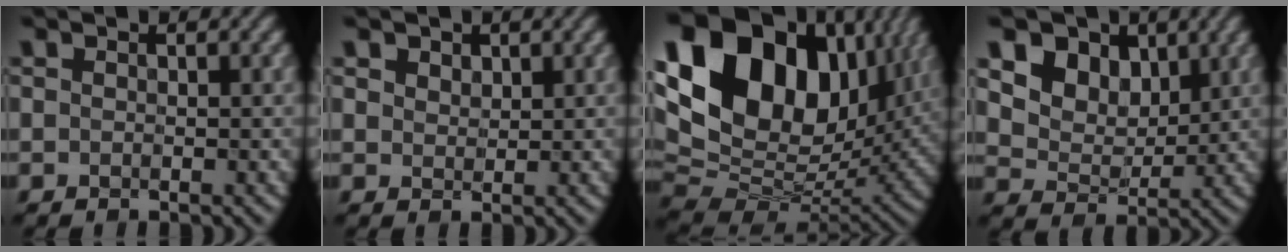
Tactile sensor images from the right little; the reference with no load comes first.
{"total": 1.7, "force": [1.0, 1.2, 0.7], "torque": [-0.026, -0.003, 0.029]}
{"total": 19.2, "force": [6.9, 12.6, 12.7], "torque": [-0.268, 0.049, 0.126]}
{"total": 8.4, "force": [4.3, 6.0, 4.0], "torque": [-0.108, -0.003, 0.086]}